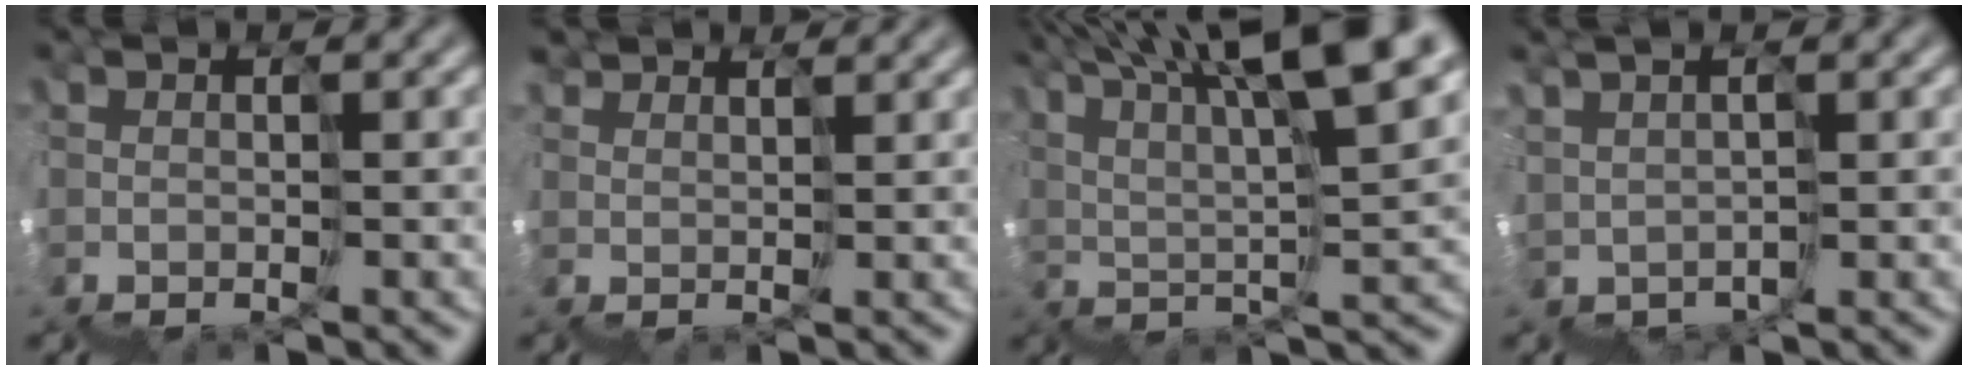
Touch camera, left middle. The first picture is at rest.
{"total": 3.1, "force": [3.0, -0.2, -0.8], "torque": [0.014, 0.032, 0.047]}
{"total": 9.6, "force": [7.6, 0.8, 5.8], "torque": [-0.117, 0.045, 0.127]}
{"total": 3.1, "force": [2.1, -1.2, -2.0], "torque": [-0.002, 0.021, 0.031]}